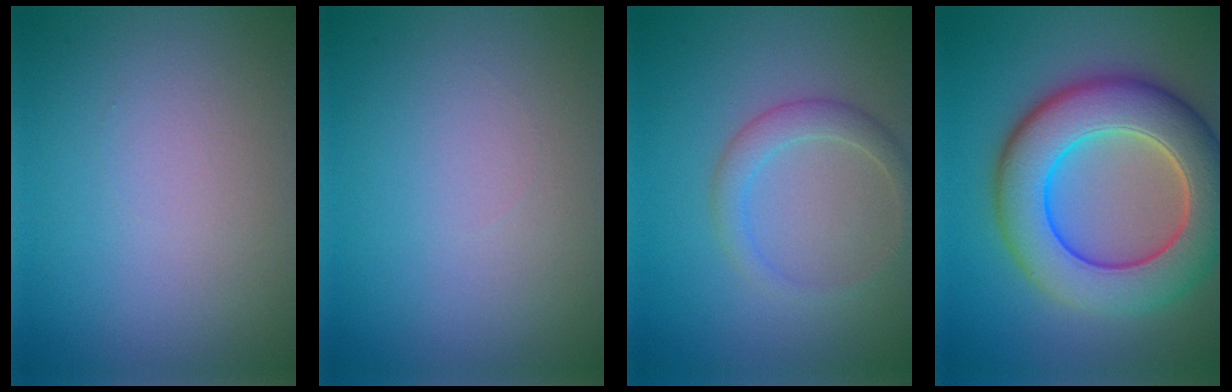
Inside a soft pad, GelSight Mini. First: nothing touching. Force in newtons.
{"total": 0.0}
{"total": 2.2, "press": 2.2, "slide": 0.1}
{"total": 10.5, "press": 10.5, "slide": 0.6}